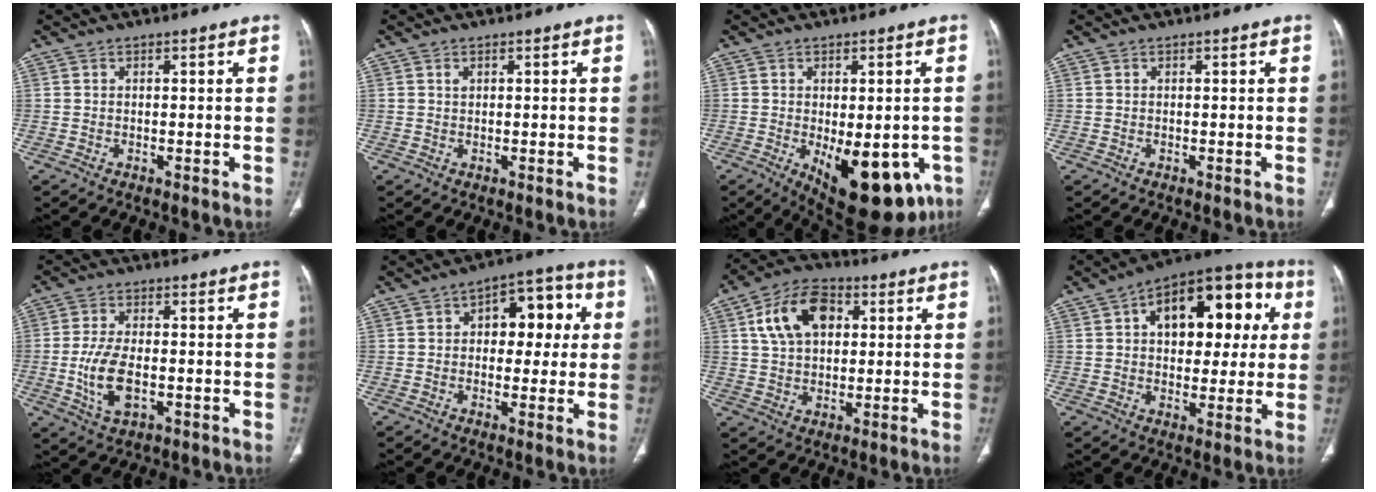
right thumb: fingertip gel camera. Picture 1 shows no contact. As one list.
[{"total": 0.8, "force": [0.4, 0.5, 0.4], "torque": [-0.006, 0.000, 0.009]}, {"total": 17.4, "force": [-6.4, 8.3, 13.9], "torque": [-0.137, -0.009, -0.066]}, {"total": 0.0}, {"total": 8.5, "force": [-1.8, 4.3, 7.1], "torque": [-0.147, 0.001, -0.030]}, {"total": 11.5, "force": [2.3, 6.9, 8.9], "torque": [-0.067, 0.026, 0.025]}, {"total": 12.3, "force": [3.6, 7.9, 8.7], "torque": [-0.139, 0.010, 0.059]}, {"total": 20.4, "force": [5.4, 11.4, 16.0], "torque": [-0.166, 0.025, 0.068]}]